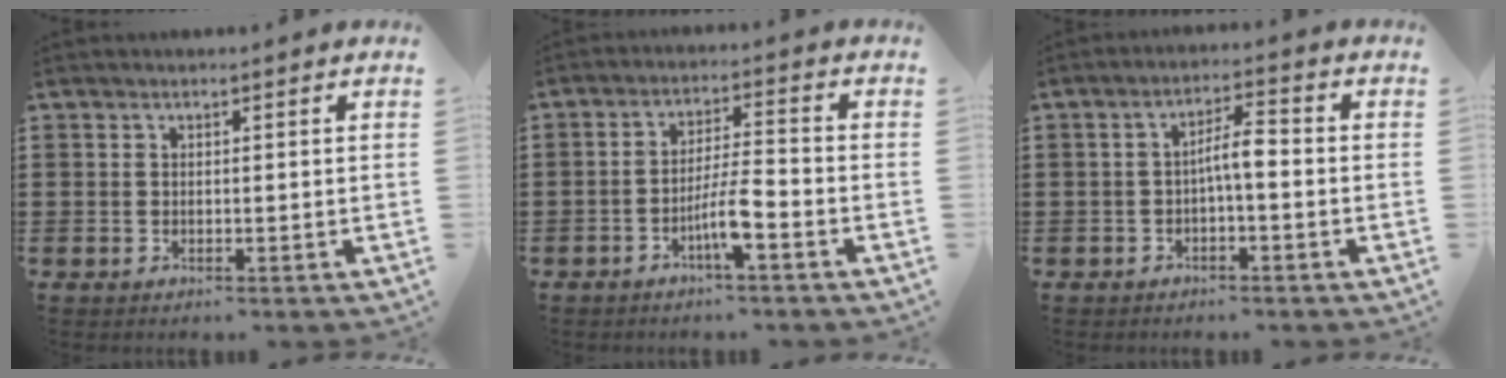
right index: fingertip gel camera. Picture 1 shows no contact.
{"total": 5.6, "force": [-2.8, 0.6, 4.8], "torque": [-0.103, -0.005, -0.058]}
{"total": 3.9, "force": [-0.7, 0.9, 3.7], "torque": [-0.070, 0.010, -0.017]}